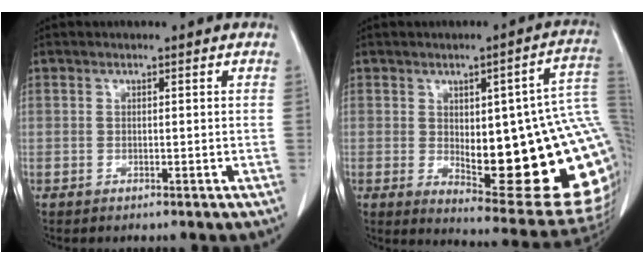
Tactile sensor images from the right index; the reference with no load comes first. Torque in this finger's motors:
{"motor_torque": [2.00, -0.14, 0.34, 0.13]}